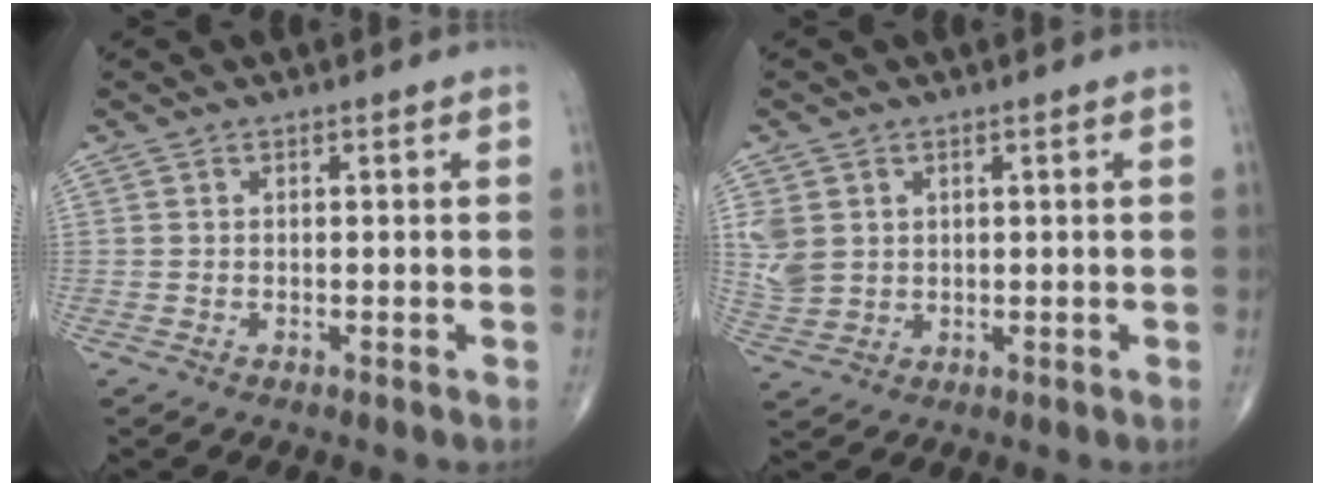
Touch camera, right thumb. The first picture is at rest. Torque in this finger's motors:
{"motor_torque": [-0.51, 0.66, 0.40, 0.40, 0.03]}